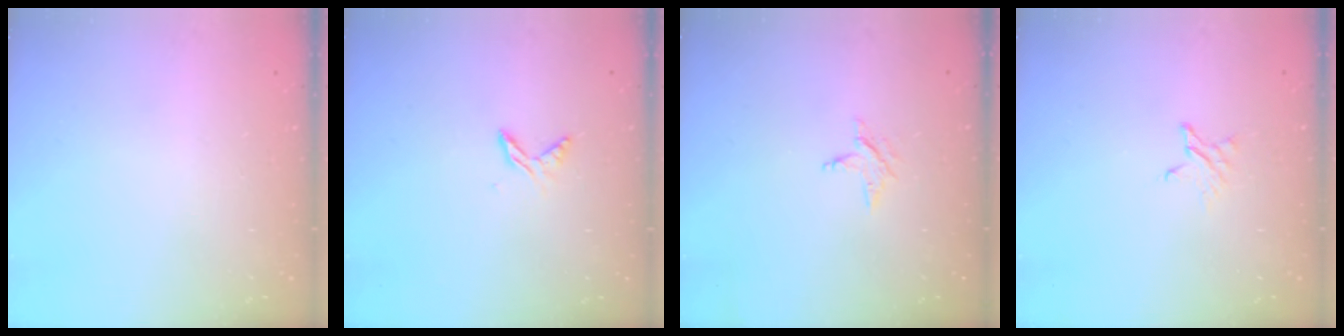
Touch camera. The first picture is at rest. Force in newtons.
{"total": 5.2, "press": 5.1, "slide": 0.7}
{"total": 2.5, "press": 2.5, "slide": 0.3}
{"total": 2.3, "press": 2.3, "slide": 0.2}